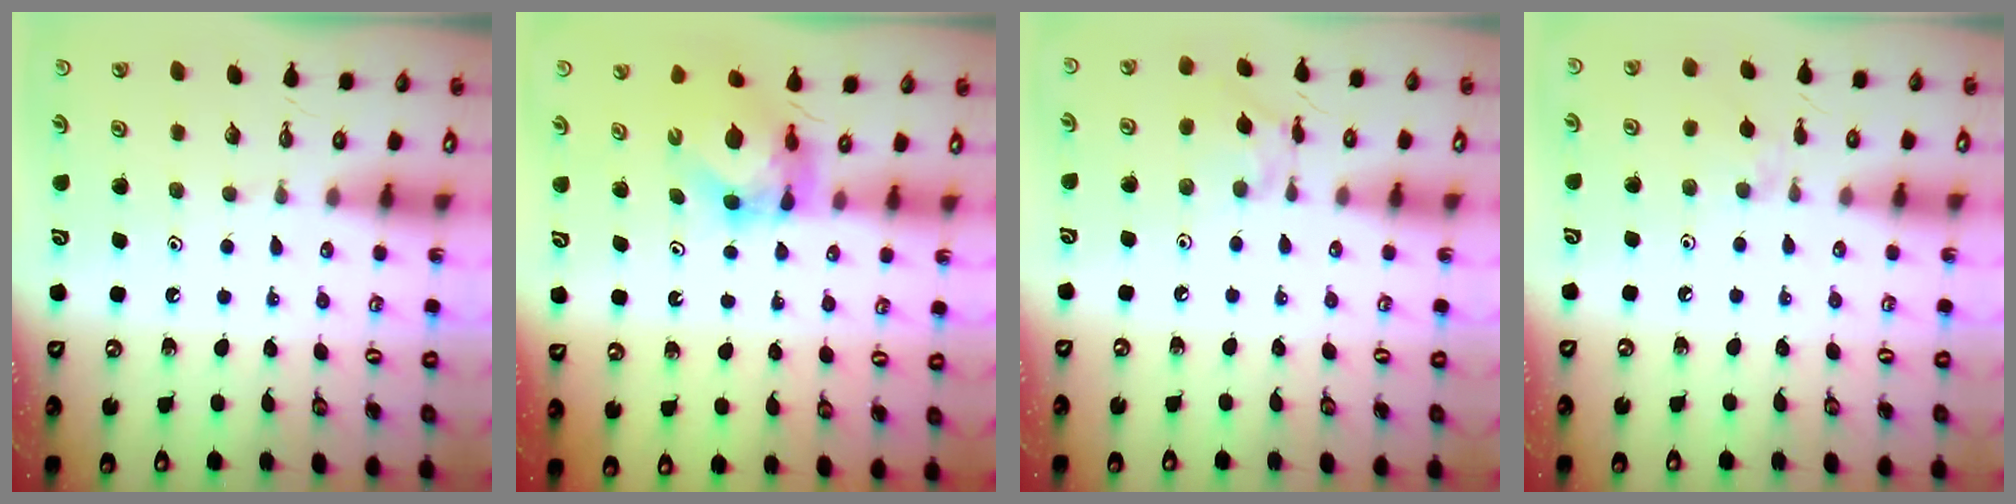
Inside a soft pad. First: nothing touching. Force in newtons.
{"total": 5.8, "press": 5.8, "slide": 0.3}
{"total": 8.2, "press": 8.2, "slide": 0.5}
{"total": 3.0, "press": 2.9, "slide": 0.5}